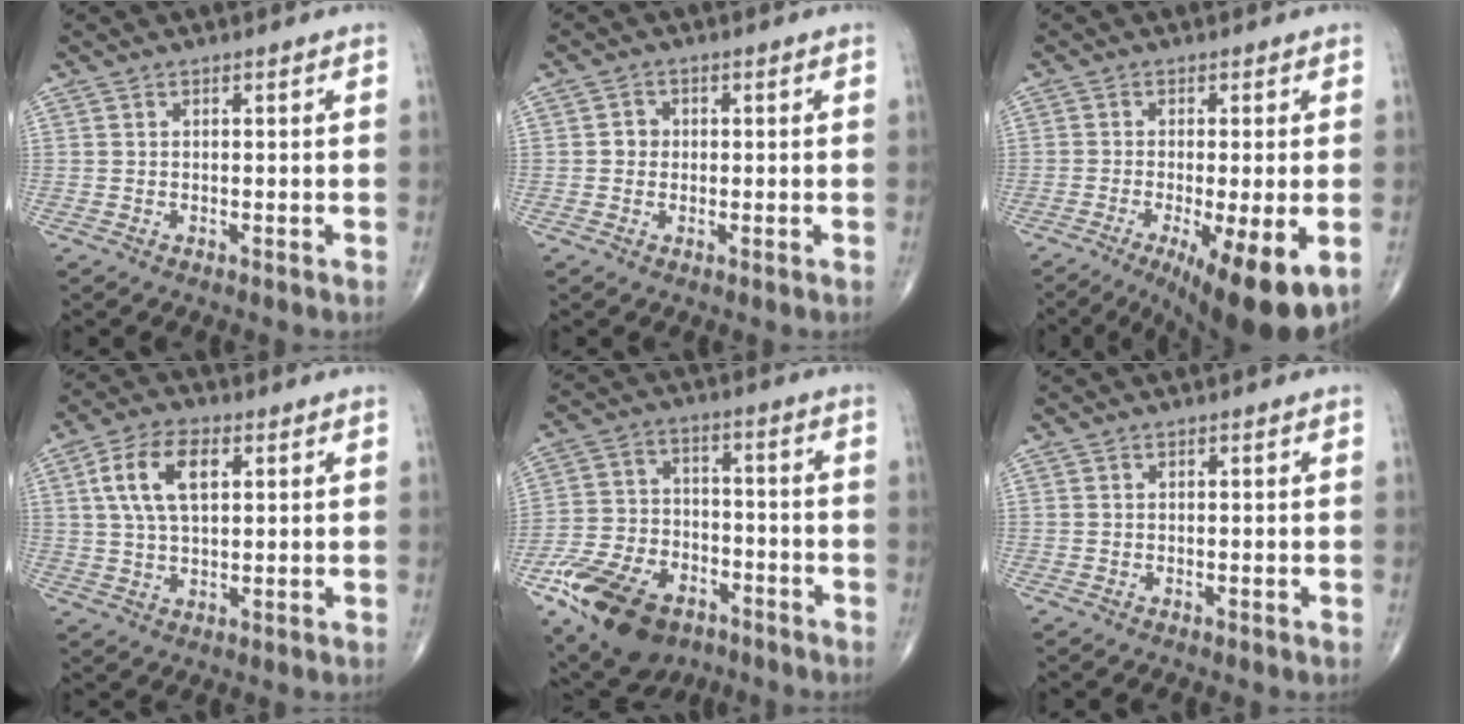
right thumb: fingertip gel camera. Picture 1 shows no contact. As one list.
[{"total": 2.1, "force": [0.0, 1.9, 0.7], "torque": [0.002, 0.006, -0.005]}, {"total": 14.3, "force": [-5.6, 3.4, 12.7], "torque": [-0.165, -0.021, -0.077]}, {"total": 9.9, "force": [2.9, 5.2, 7.9], "torque": [-0.151, 0.006, 0.054]}, {"total": 19.0, "force": [-10.3, 11.5, 11.0], "torque": [-0.202, 0.044, -0.179]}, {"total": 0.0}]